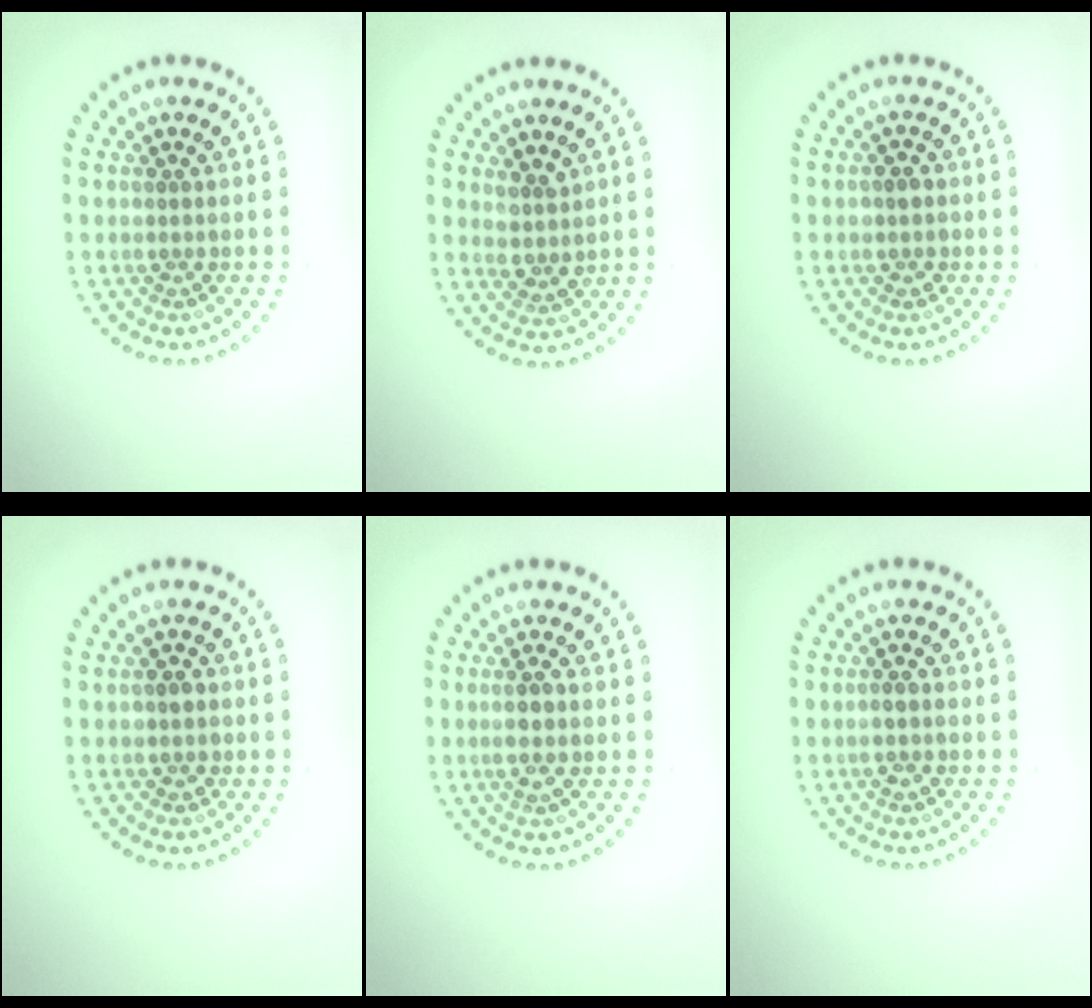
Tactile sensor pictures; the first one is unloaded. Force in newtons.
{"total": 2.1, "press": 1.7, "slide": 1.3}
{"total": 1.5, "press": 1.4, "slide": 0.4}
{"total": 1.5, "press": 1.4, "slide": 0.4}
{"total": 1.9, "press": 1.8, "slide": 0.8}
{"total": 1.5, "press": 1.4, "slide": 0.5}